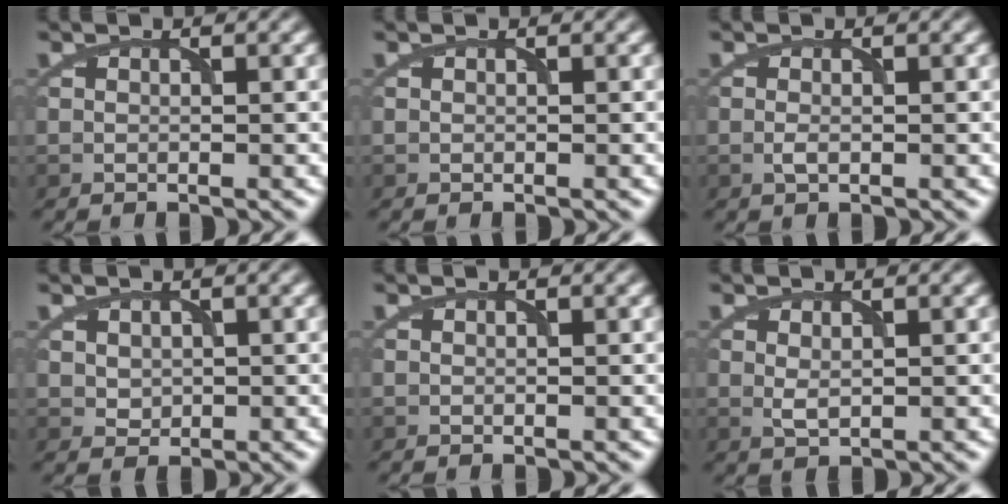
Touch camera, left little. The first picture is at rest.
{"total": 0.0}
{"total": 0.8, "force": [-0.2, 0.3, 0.7], "torque": [-0.020, -0.002, -0.006]}
{"total": 1.4, "force": [0.5, 1.3, 0.6], "torque": [-0.014, -0.004, 0.016]}
{"total": 0.0}
{"total": 1.2, "force": [0.2, 0.6, 1.0], "torque": [-0.024, -0.002, 0.008]}